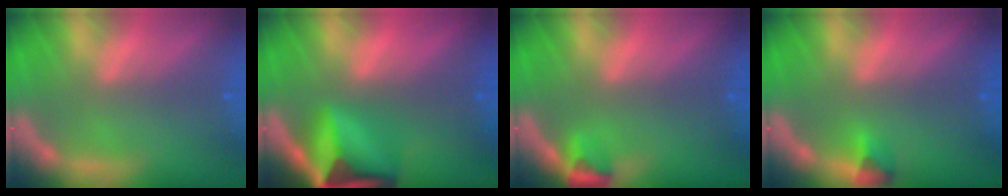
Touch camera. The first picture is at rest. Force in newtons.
{"total": 10.0}
{"total": 1.9}
{"total": 1.4}